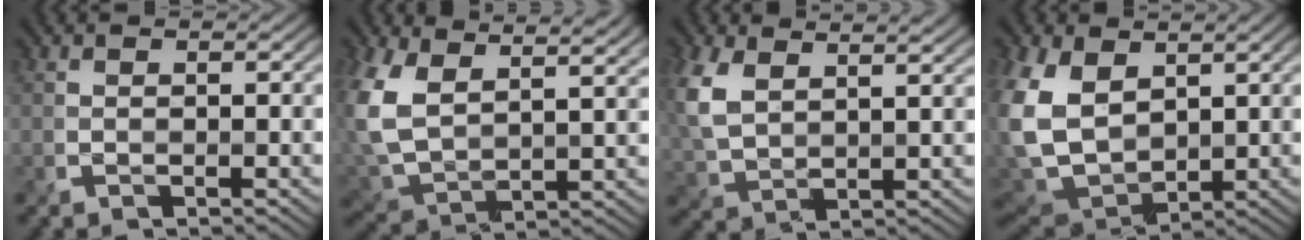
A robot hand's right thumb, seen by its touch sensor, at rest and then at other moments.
{"total": 12.3, "force": [5.9, 6.2, 8.8], "torque": [-0.231, 0.000, 0.118]}
{"total": 8.5, "force": [4.2, 4.2, 6.0], "torque": [-0.176, 0.001, 0.089]}
{"total": 12.2, "force": [3.3, 8.0, 8.5], "torque": [-0.242, -0.009, 0.070]}